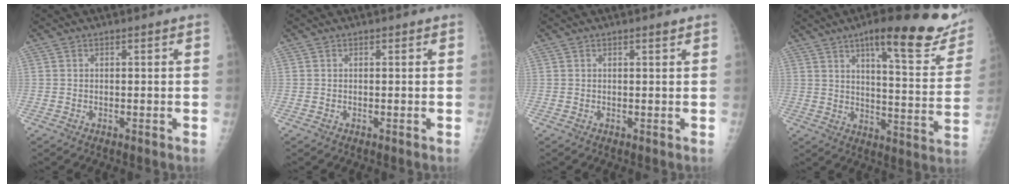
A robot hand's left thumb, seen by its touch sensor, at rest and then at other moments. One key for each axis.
{"total": 0.0}
{"total": 0.6, "fx": 0.5, "fy": 0.0, "fz": 0.4, "tx": -0.008, "ty": -0.003, "tz": 0.008}
{"total": 21.5, "fx": 13.6, "fy": 4.9, "fz": 15.9, "tx": -0.179, "ty": -0.055, "tz": 0.180}